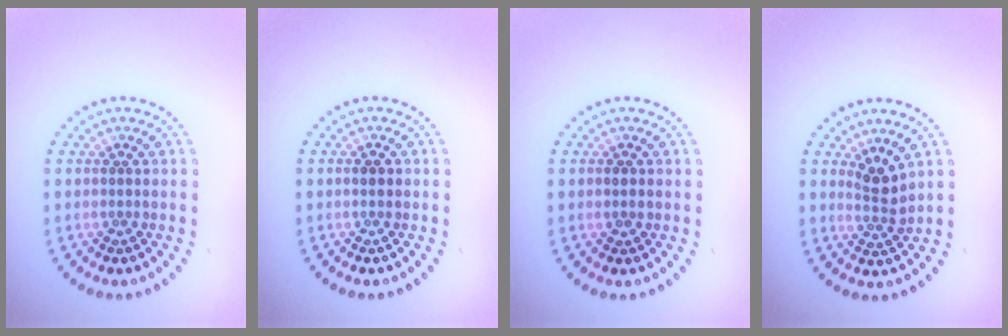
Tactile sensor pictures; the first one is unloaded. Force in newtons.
{"total": 1.1, "press": 1.1, "slide": 0.0}
{"total": 0.8, "press": 0.8, "slide": 0.1}
{"total": 2.3, "press": 1.7, "slide": 1.5}